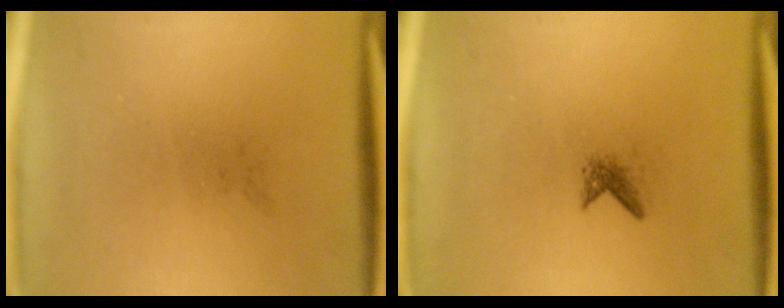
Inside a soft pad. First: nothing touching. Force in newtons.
{"total": 1.1}